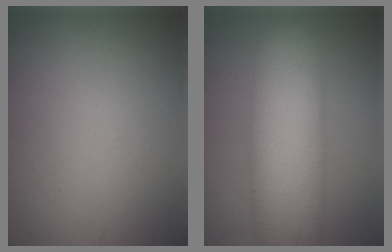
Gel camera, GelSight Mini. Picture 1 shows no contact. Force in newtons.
{"total": 10.7, "press": 10.6, "slide": 0.7}